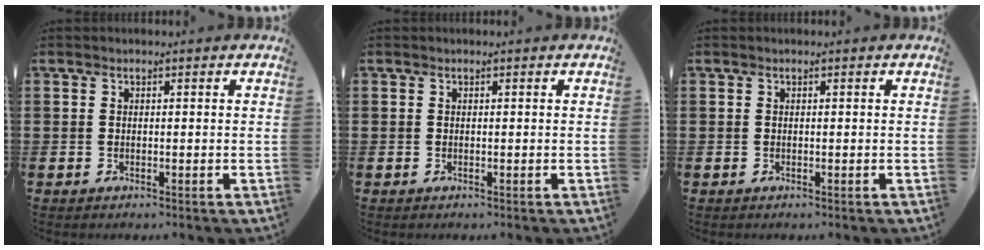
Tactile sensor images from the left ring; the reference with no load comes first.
{"total": 0.0}
{"total": 0.0}